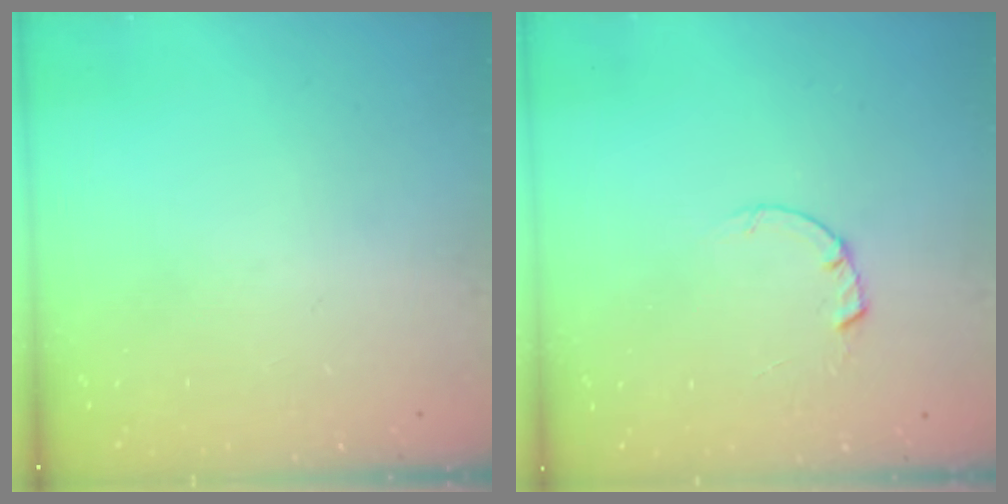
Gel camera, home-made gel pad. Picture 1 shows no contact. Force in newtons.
{"total": 1.5, "press": 1.5, "slide": 0.3}